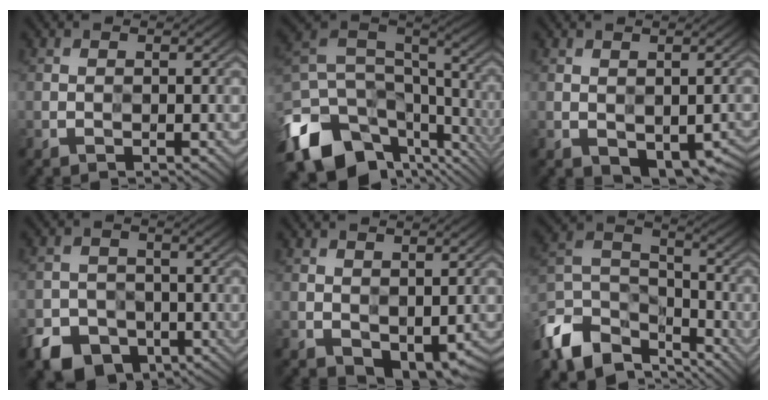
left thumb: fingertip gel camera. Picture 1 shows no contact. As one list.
[{"total": 15.7, "force": [-7.4, 9.7, 9.9], "torque": [-0.261, -0.034, -0.118]}, {"total": 6.1, "force": [-2.5, 3.5, 4.3], "torque": [-0.060, -0.024, -0.020]}, {"total": 7.5, "force": [-4.7, 5.1, 2.8], "torque": [-0.047, -0.015, -0.087]}, {"total": 4.5, "force": [-1.2, 2.7, 3.4], "torque": [-0.054, -0.016, -0.009]}, {"total": 13.2, "force": [-9.1, 6.8, 6.7], "torque": [-0.172, -0.013, -0.176]}]